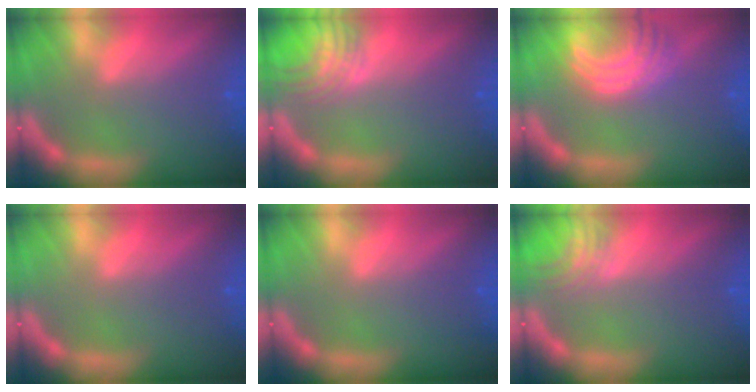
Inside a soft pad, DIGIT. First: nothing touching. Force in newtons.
{"total": 5.5}
{"total": 7.0}
{"total": 0.0}
{"total": 0.0}
{"total": 3.4}